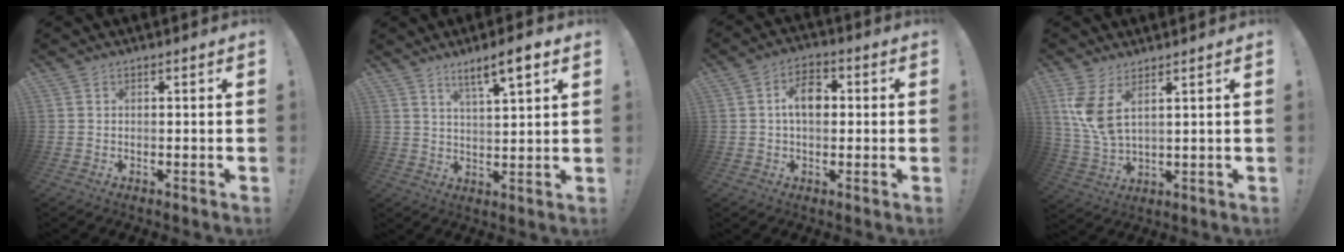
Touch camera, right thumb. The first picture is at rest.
{"total": 8.2, "force": [5.4, 1.2, 6.1], "torque": [-0.090, -0.031, 0.087]}
{"total": 8.3, "force": [1.1, 5.4, 6.2], "torque": [-0.088, 0.009, 0.017]}
{"total": 8.4, "force": [4.2, 3.1, 6.6], "torque": [-0.137, -0.028, 0.081]}